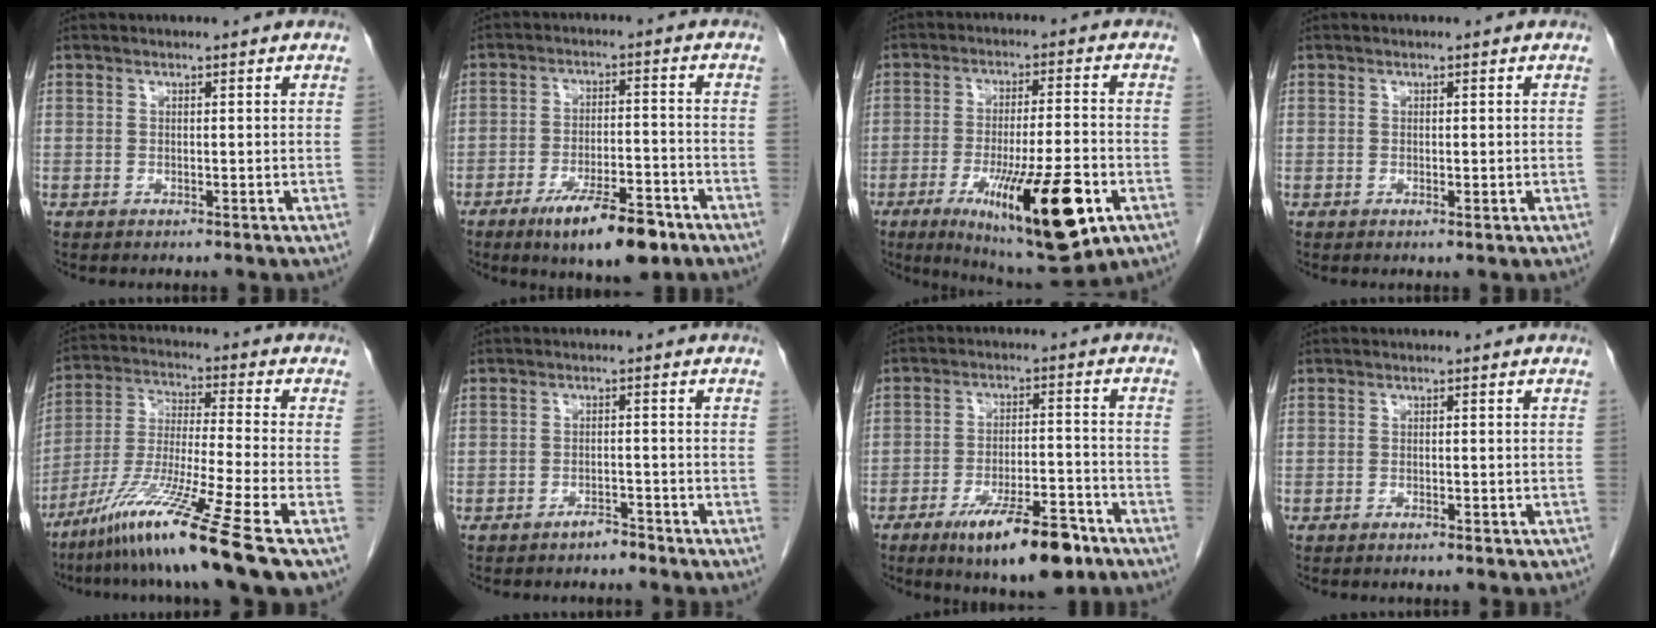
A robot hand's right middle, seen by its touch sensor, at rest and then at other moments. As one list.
[{"total": 10.7, "force": [-6.9, 2.7, 7.7], "torque": [-0.121, -0.007, -0.106]}, {"total": 17.9, "force": [-7.3, 3.0, 16.0], "torque": [-0.241, -0.026, -0.101]}, {"total": 0.6, "force": [-0.2, 0.2, 0.6], "torque": [-0.007, -0.001, -0.001]}, {"total": 14.0, "force": [-9.3, -2.3, 10.2], "torque": [-0.205, -0.044, -0.172]}, {"total": 1.9, "force": [-1.7, 0.5, 0.5], "torque": [-0.007, 0.001, -0.027]}, {"total": 12.5, "force": [-8.0, 3.2, 9.1], "torque": [-0.139, -0.005, -0.124]}, {"total": 1.7, "force": [-1.2, 0.5, 1.1], "torque": [-0.017, -0.001, -0.010]}]